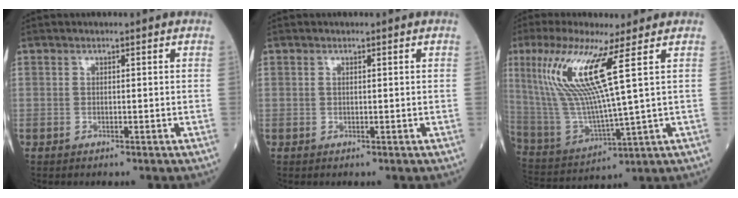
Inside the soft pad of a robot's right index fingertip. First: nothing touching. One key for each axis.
{"total": 0.0}
{"total": 14.1, "fx": 5.5, "fy": -0.1, "fz": 13.0, "tx": -0.295, "ty": -0.009, "tz": 0.113}